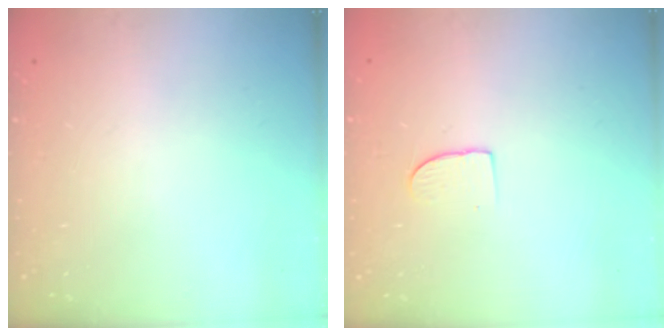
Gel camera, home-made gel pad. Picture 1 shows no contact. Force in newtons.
{"total": 6.8, "press": 6.8, "slide": 0.5}